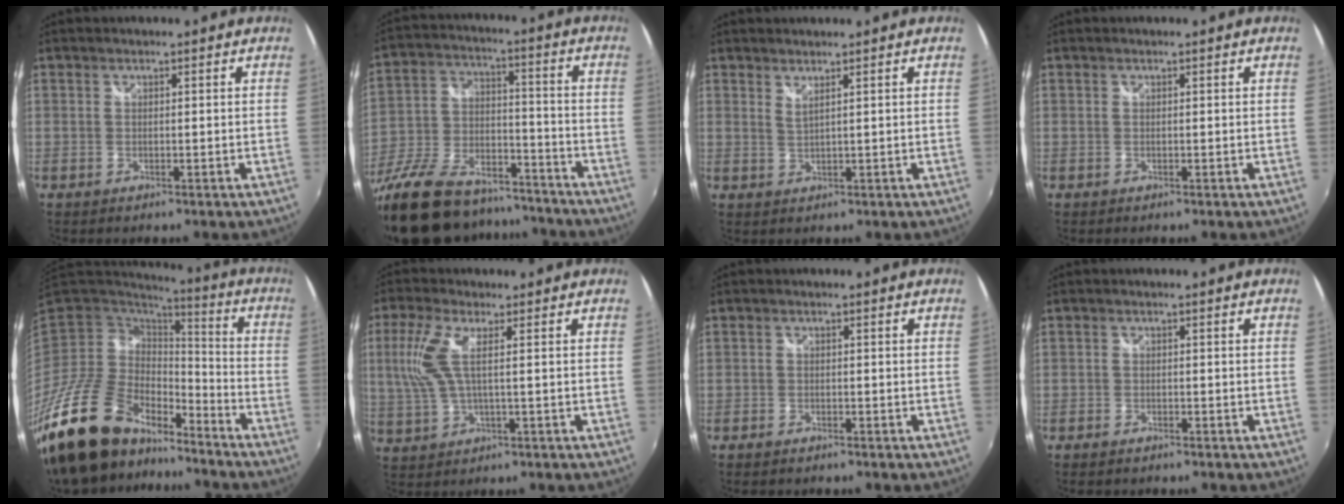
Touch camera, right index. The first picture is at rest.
{"total": 28.0, "force": [-21.6, 11.5, 13.5], "torque": [-0.286, -0.007, -0.338]}
{"total": 1.3, "force": [1.1, -0.2, 0.6], "torque": [-0.014, -0.002, 0.020]}
{"total": 0.0}
{"total": 23.9, "force": [-18.2, 10.8, 11.1], "torque": [-0.235, -0.020, -0.316]}
{"total": 7.1, "force": [1.1, 1.4, 6.9], "torque": [-0.152, 0.004, 0.028]}
{"total": 1.9, "force": [-1.7, 0.6, 0.5], "torque": [-0.015, -0.010, -0.032]}
{"total": 2.3, "force": [-2.1, 0.7, 0.7], "torque": [-0.020, -0.011, -0.037]}